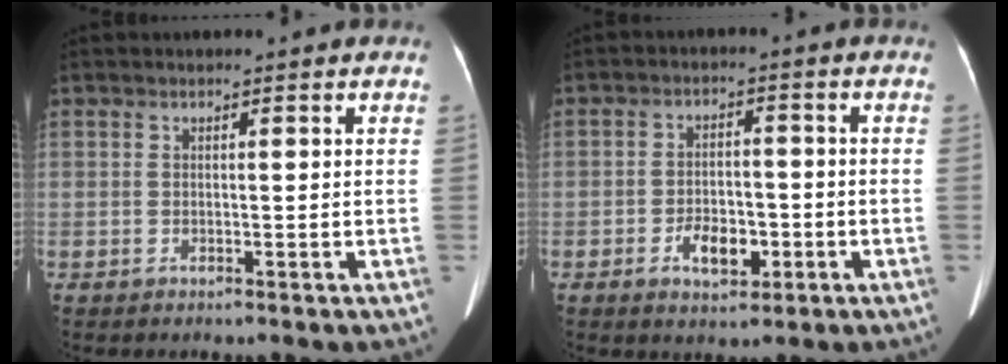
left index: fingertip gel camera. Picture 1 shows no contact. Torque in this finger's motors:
{"motor_torque": [0.10, 0.10, 0.07, 0.02]}